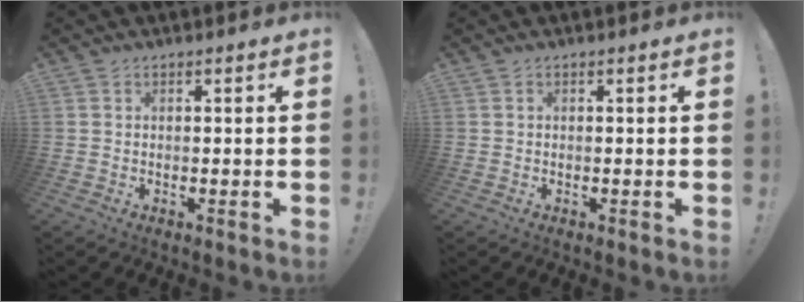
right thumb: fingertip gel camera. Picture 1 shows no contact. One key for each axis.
{"total": 0.0}